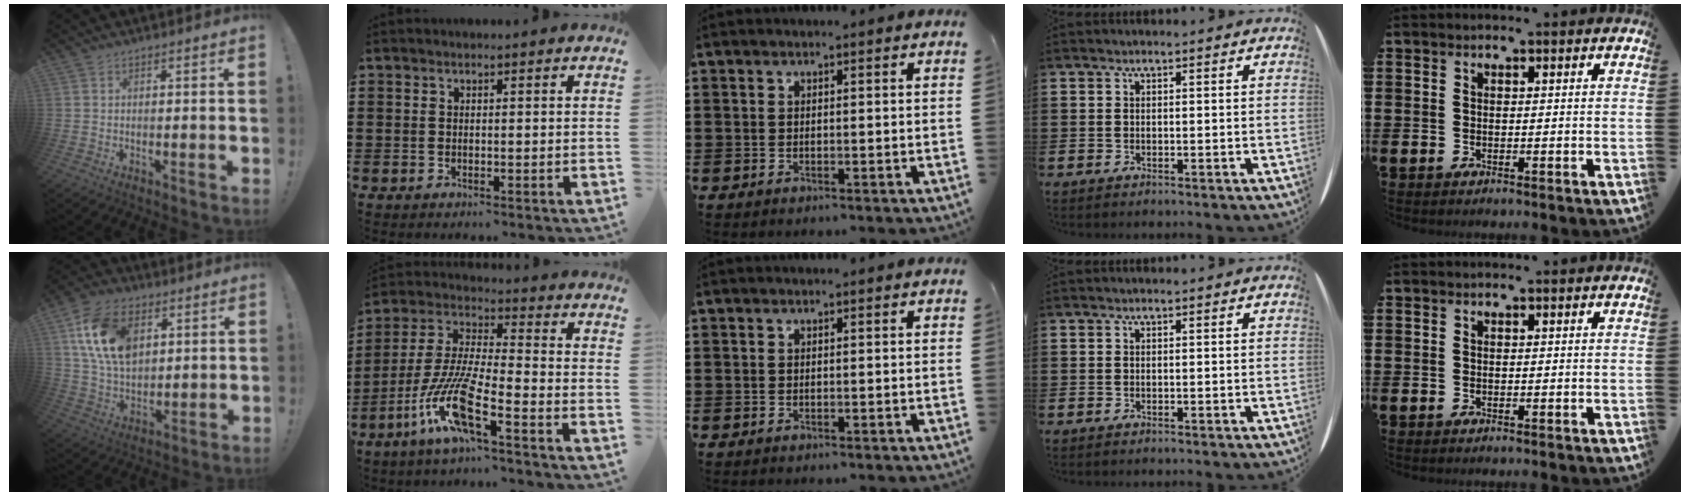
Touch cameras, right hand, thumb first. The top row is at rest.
{"thumb": {"total": 17.3, "force": [6.4, 11.4, 11.3], "torque": [-0.208, -0.018, 0.122]}, "index": {"total": 11.1, "force": [-6.7, 0.8, 8.8], "torque": [-0.210, -0.025, -0.141]}}